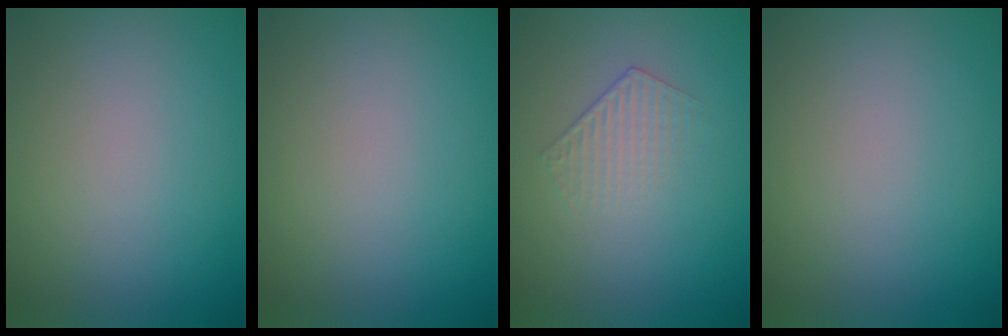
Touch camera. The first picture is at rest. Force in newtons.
{"total": 0.0}
{"total": 1.3, "press": 0.6, "slide": 1.2}
{"total": 0.0}